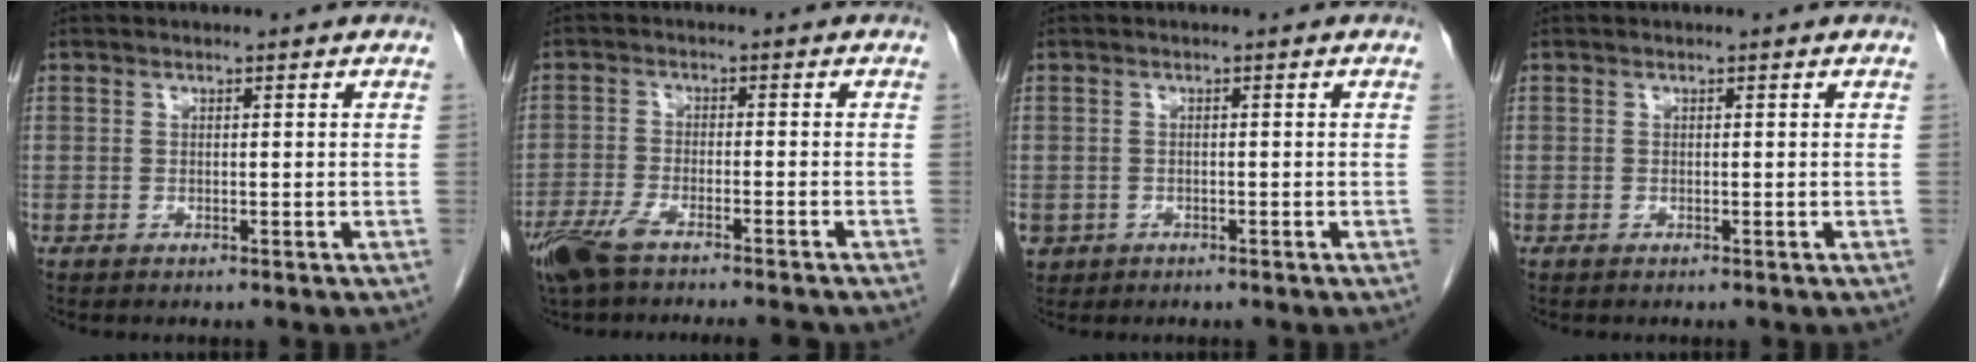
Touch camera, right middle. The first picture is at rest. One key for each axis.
{"total": 11.0, "fx": -8.9, "fy": 1.8, "fz": 6.1, "tx": -0.107, "ty": -0.014, "tz": -0.144}
{"total": 2.6, "fx": -1.3, "fy": 2.2, "fz": 0.5, "tx": -0.003, "ty": 0.002, "tz": -0.017}
{"total": 0.0}